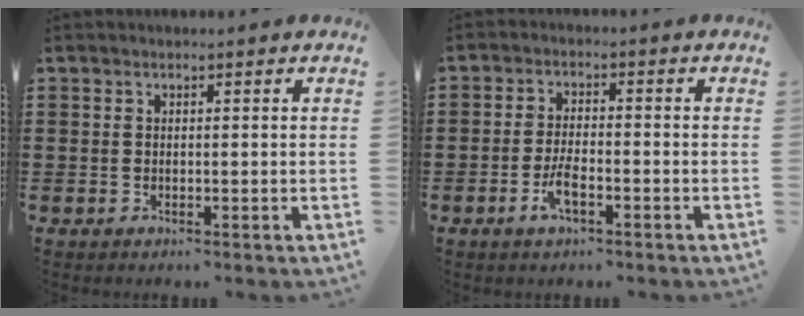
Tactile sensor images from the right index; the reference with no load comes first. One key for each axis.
{"total": 3.9, "fx": -2.0, "fy": 1.2, "fz": 3.2, "tx": -0.068, "ty": -0.001, "tz": -0.039}